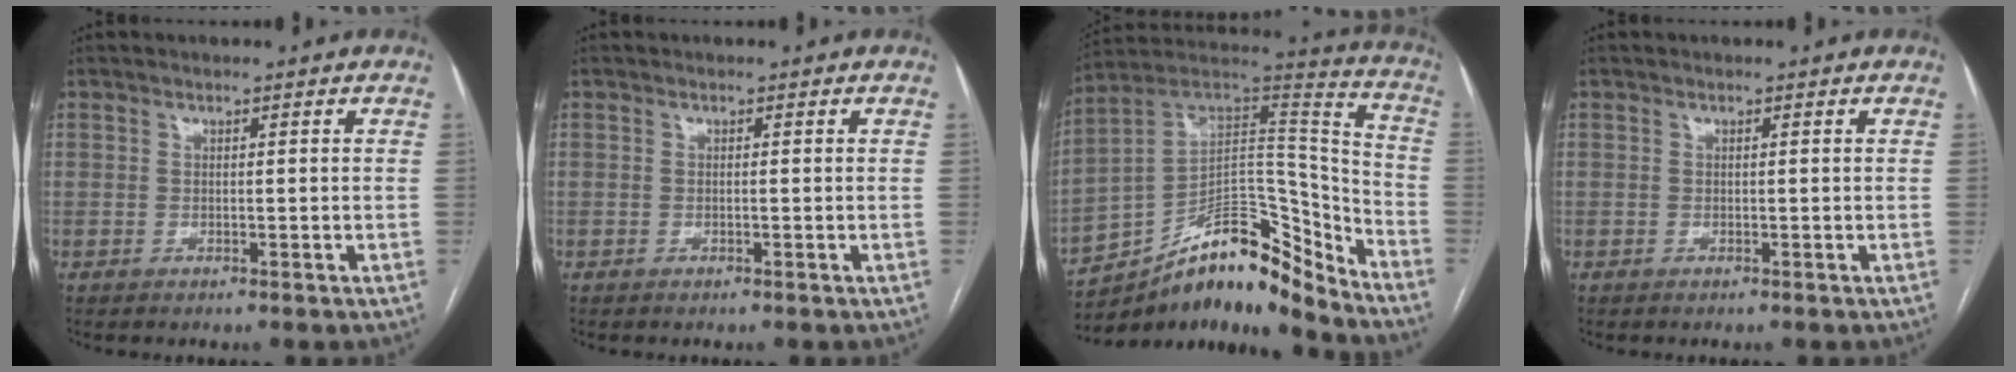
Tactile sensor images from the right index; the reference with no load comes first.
{"total": 0.0}
{"total": 18.1, "force": [-13.7, 5.4, 10.6], "torque": [-0.156, 0.073, -0.227]}
{"total": 0.0}